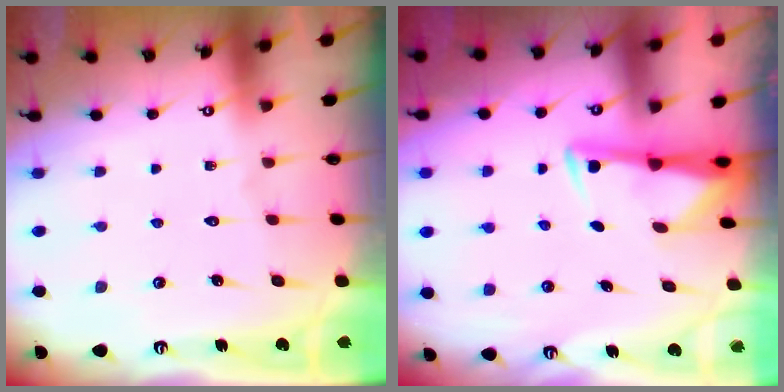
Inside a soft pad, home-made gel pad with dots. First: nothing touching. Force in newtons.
{"total": 2.9, "press": 2.9, "slide": 0.6}